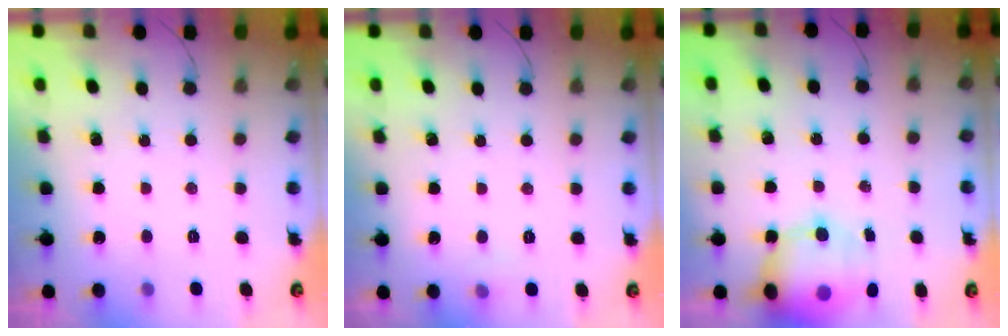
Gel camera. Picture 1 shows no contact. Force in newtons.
{"total": 7.8, "press": 3.4, "slide": 7.0}
{"total": 14.6, "press": 14.0, "slide": 3.9}